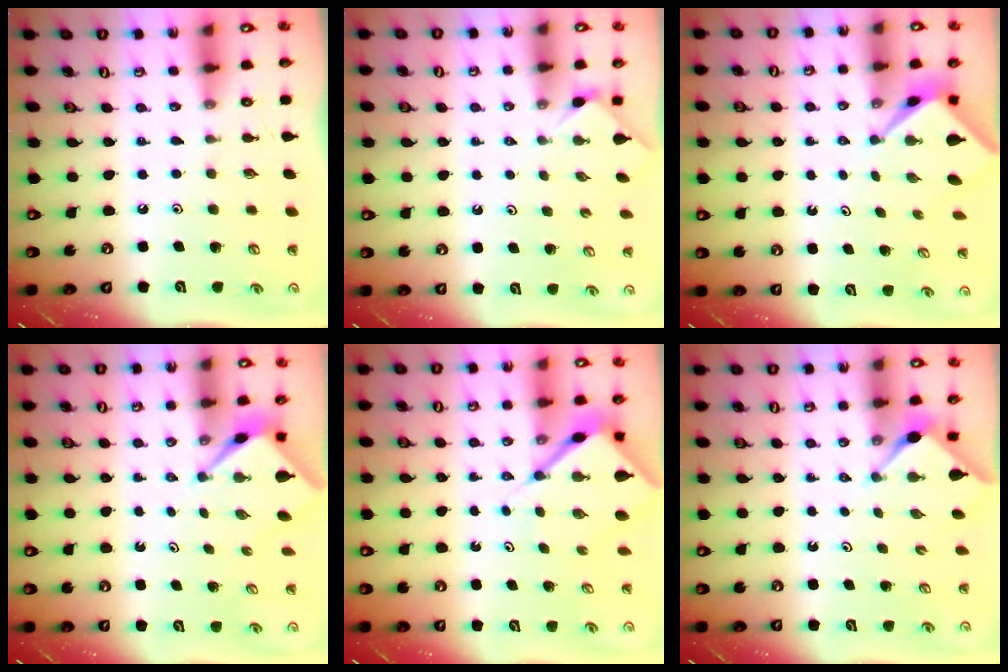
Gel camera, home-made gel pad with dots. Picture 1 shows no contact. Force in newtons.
{"total": 1.3, "press": 1.2, "slide": 0.4}
{"total": 2.3, "press": 2.3, "slide": 0.3}
{"total": 2.7, "press": 2.7, "slide": 0.1}
{"total": 6.3, "press": 6.2, "slide": 0.6}
{"total": 2.8, "press": 2.8, "slide": 0.4}